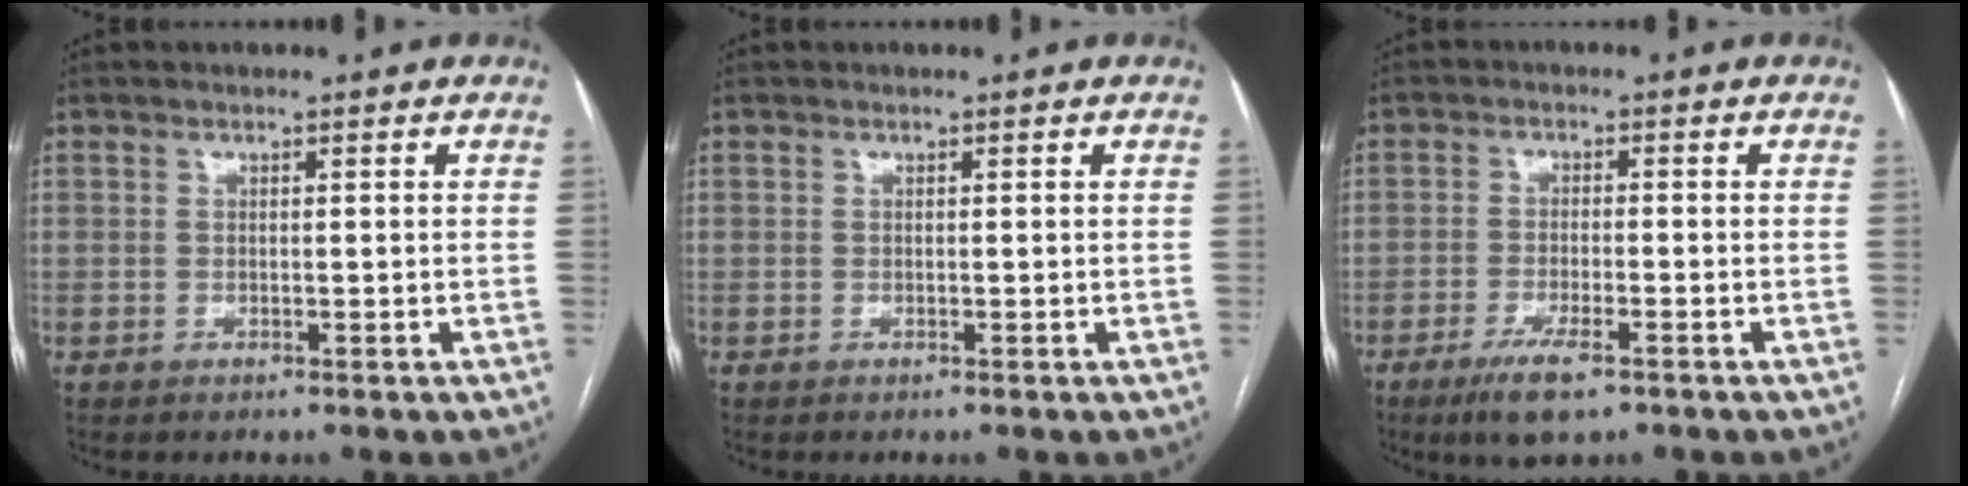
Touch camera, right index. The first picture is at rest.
{"total": 0.0}
{"total": 6.2, "force": [-3.9, 1.3, 4.7], "torque": [-0.090, -0.012, -0.063]}